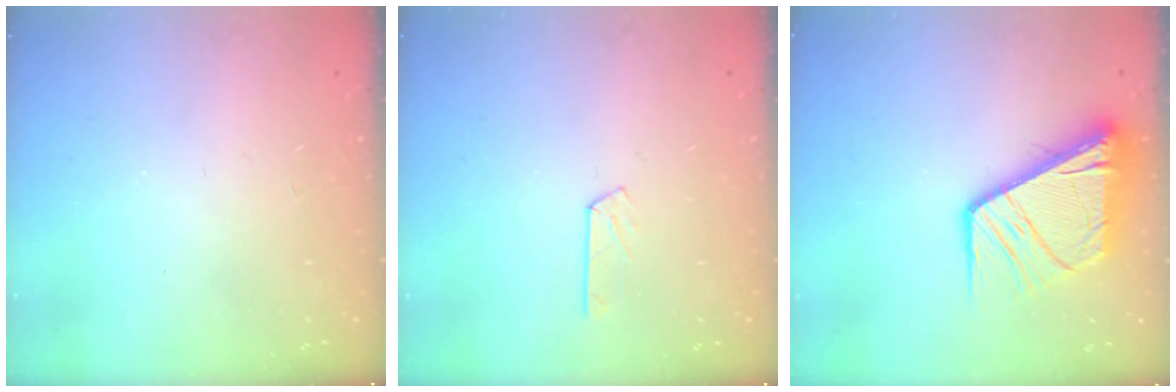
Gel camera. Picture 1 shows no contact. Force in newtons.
{"total": 2.8, "press": 2.8, "slide": 0.4}
{"total": 15.9, "press": 15.7, "slide": 1.8}